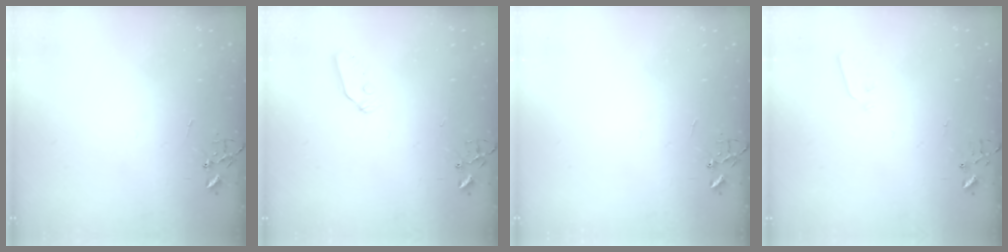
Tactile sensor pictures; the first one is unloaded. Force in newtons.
{"total": 6.0, "press": 6.0, "slide": 0.2}
{"total": 0.0}
{"total": 2.9, "press": 2.9, "slide": 0.4}